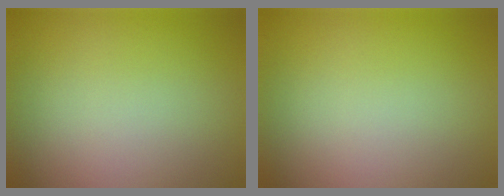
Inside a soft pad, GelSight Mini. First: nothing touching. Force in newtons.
{"total": 0.0}